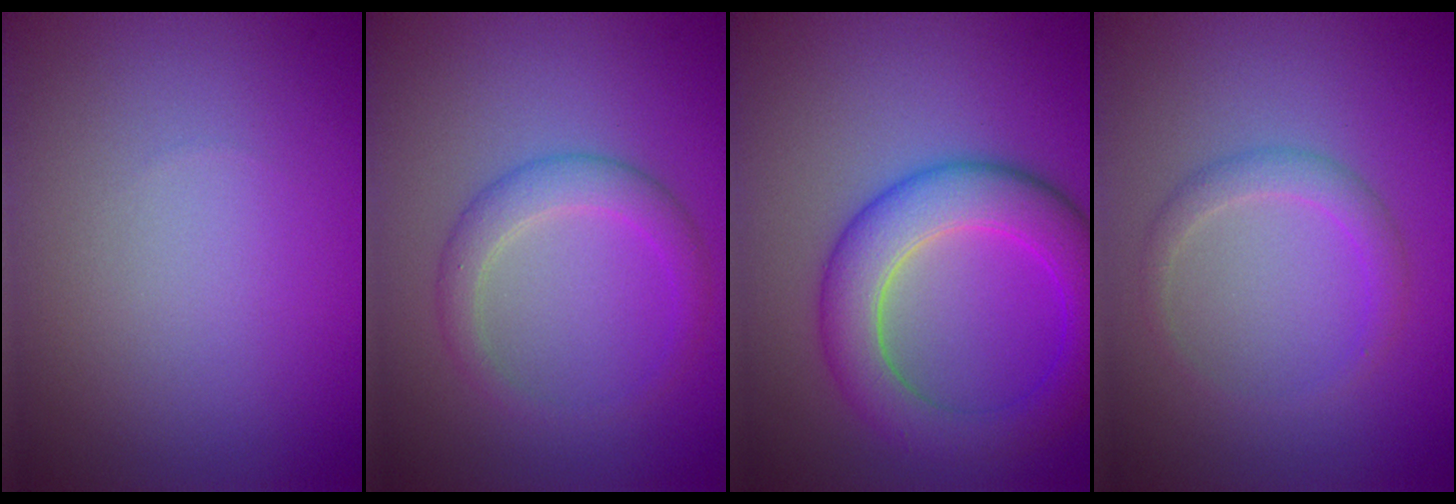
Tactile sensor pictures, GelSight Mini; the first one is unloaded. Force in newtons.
{"total": 2.7, "press": 2.7, "slide": 0.1}
{"total": 6.6, "press": 6.6, "slide": 0.1}
{"total": 1.8, "press": 1.8, "slide": 0.0}